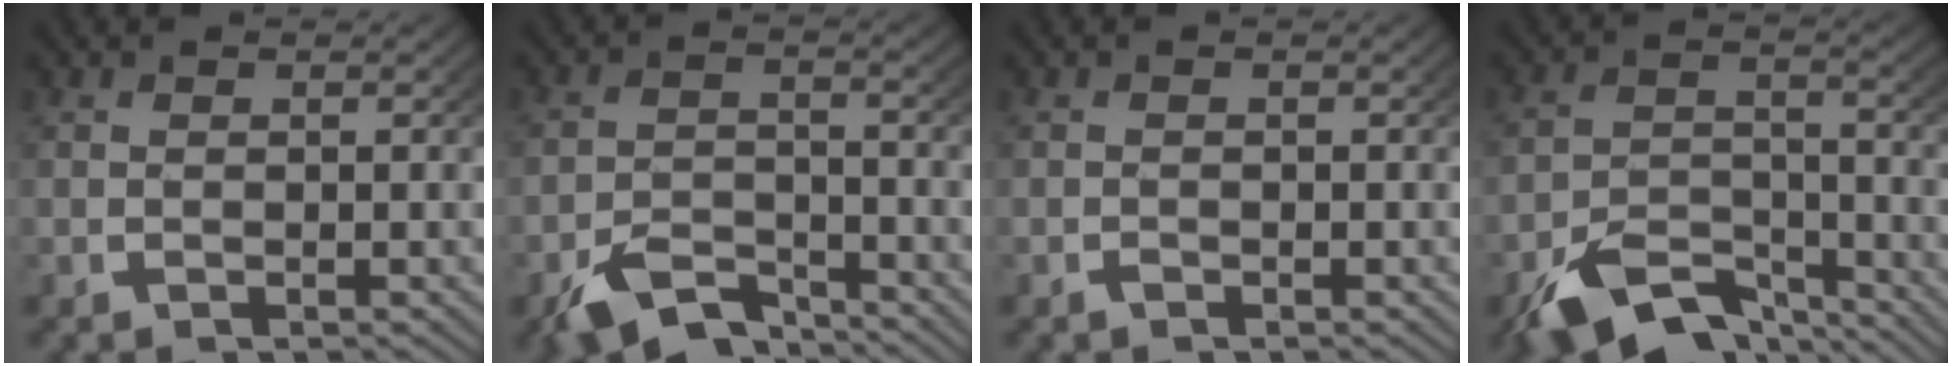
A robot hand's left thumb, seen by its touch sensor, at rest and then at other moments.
{"total": 6.0, "force": [-4.7, 2.5, 2.7], "torque": [-0.045, -0.020, -0.079]}
{"total": 0.5, "force": [-0.4, 0.2, 0.2], "torque": [-0.002, -0.004, -0.008]}
{"total": 8.4, "force": [-6.1, 3.8, 4.4], "torque": [-0.072, -0.025, -0.100]}